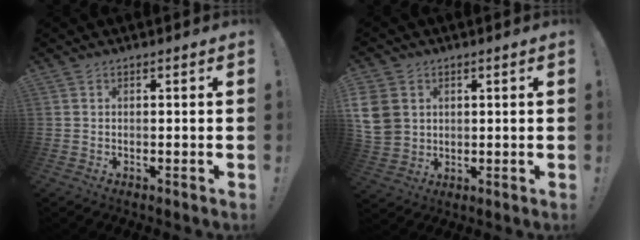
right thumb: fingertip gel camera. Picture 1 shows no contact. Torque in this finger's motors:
{"motor_torque": [-0.10, 0.62, 0.74, 0.14, 0.07]}